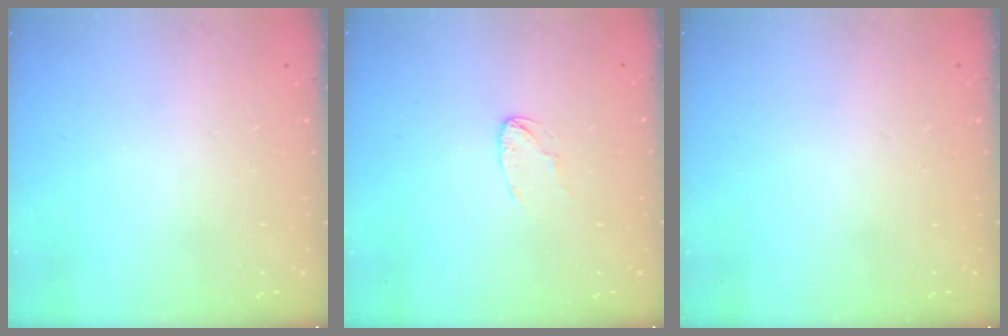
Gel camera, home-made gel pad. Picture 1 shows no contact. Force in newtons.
{"total": 3.4, "press": 3.4, "slide": 0.2}
{"total": 0.0}